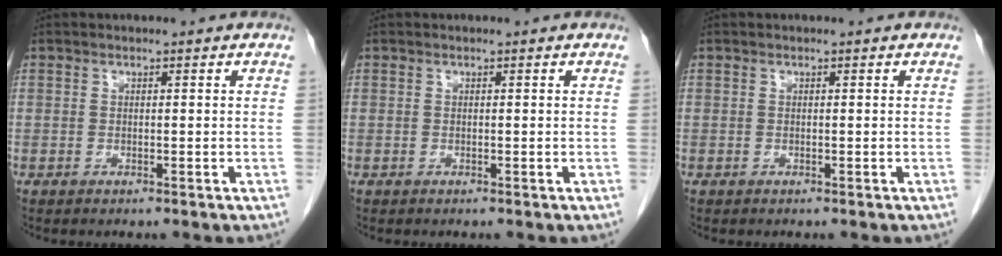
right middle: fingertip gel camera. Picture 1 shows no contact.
{"total": 0.0}
{"total": 0.0}